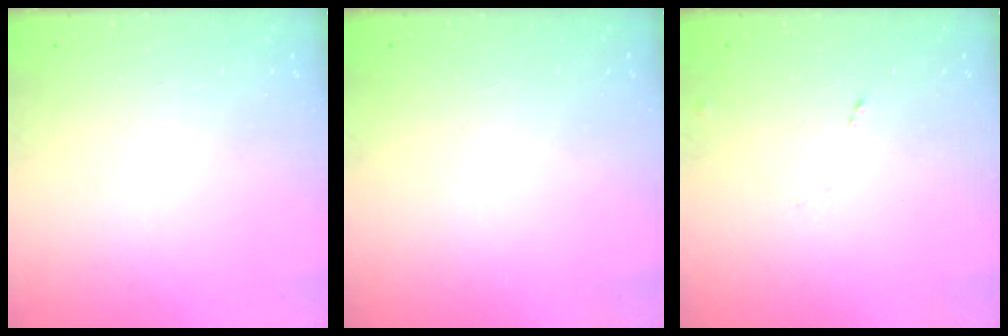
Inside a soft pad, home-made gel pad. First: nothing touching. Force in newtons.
{"total": 1.6, "press": 1.6, "slide": 0.1}
{"total": 4.1, "press": 4.1, "slide": 0.7}